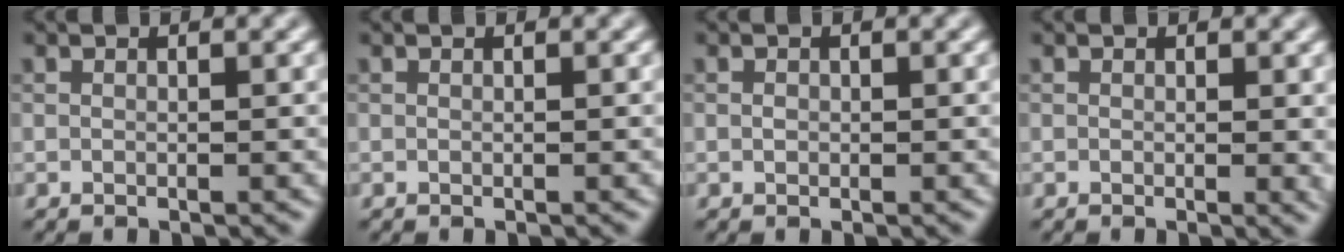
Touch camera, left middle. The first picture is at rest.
{"total": 0.0}
{"total": 0.5, "force": [0.0, 0.4, 0.3], "torque": [-0.005, -0.002, -0.001]}
{"total": 1.2, "force": [0.2, 0.3, 1.1], "torque": [-0.010, -0.006, 0.001]}